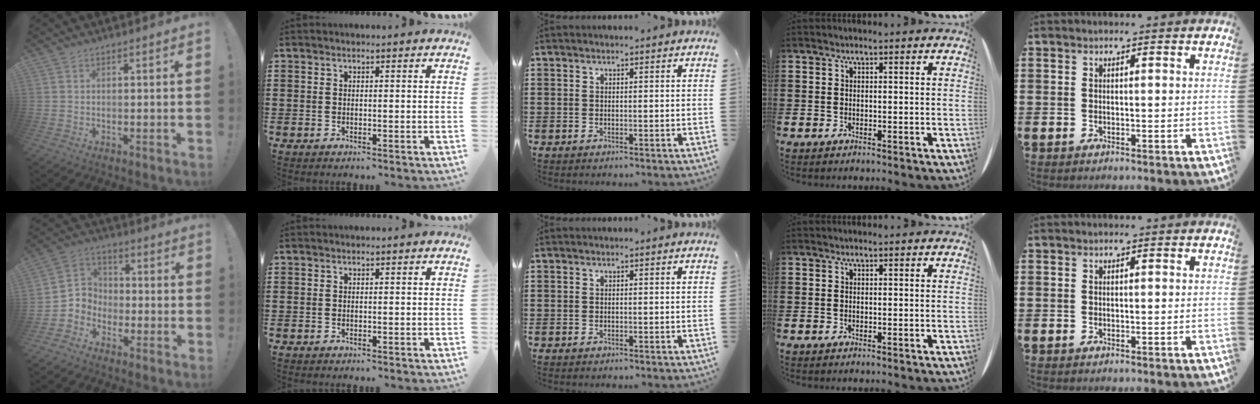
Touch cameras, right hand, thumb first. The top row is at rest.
{"thumb": {"total": 6.6, "force": [-4.1, 5.2, 0.4], "torque": [-0.023, 0.025, -0.071]}}